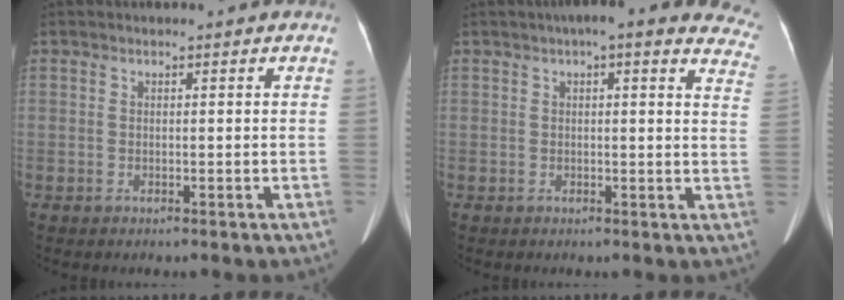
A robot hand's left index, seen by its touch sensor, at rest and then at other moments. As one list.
[{"total": 14.7, "force": [12.1, 3.4, 7.8], "torque": [-0.069, 0.006, 0.113]}]